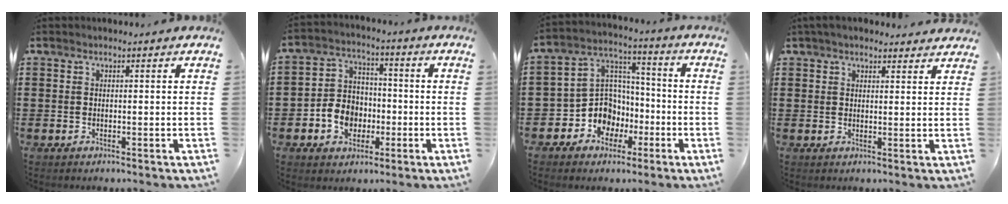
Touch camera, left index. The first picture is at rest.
{"total": 6.9, "force": [-2.4, 5.8, 2.8], "torque": [-0.074, 0.019, -0.046]}
{"total": 9.4, "force": [-3.6, 8.4, 2.4], "torque": [-0.085, 0.011, -0.064]}
{"total": 2.8, "force": [2.5, 0.8, 1.0], "torque": [-0.025, 0.002, 0.048]}